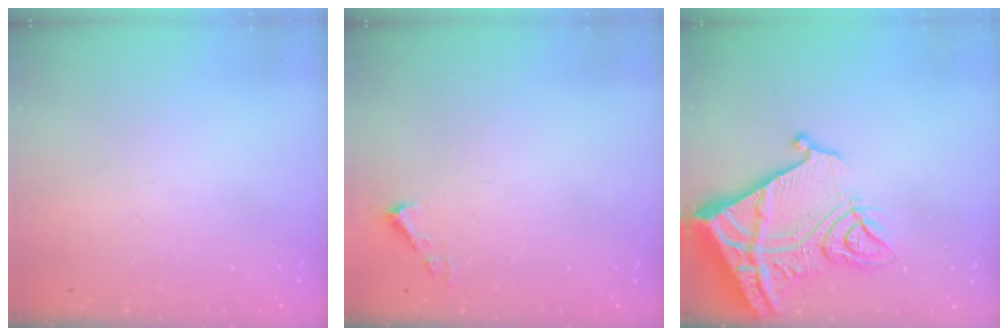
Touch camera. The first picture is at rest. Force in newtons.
{"total": 3.7, "press": 3.7, "slide": 0.4}
{"total": 18.7, "press": 18.6, "slide": 2.1}